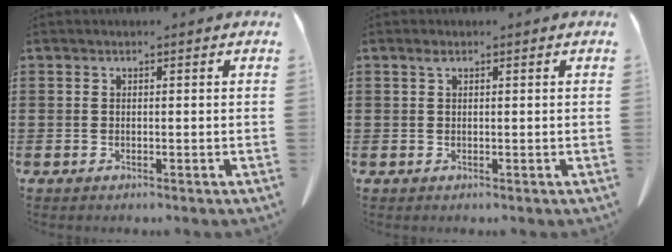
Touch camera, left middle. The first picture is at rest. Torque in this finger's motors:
{"motor_torque": [1.16, 0.98, 0.04, 0.01]}